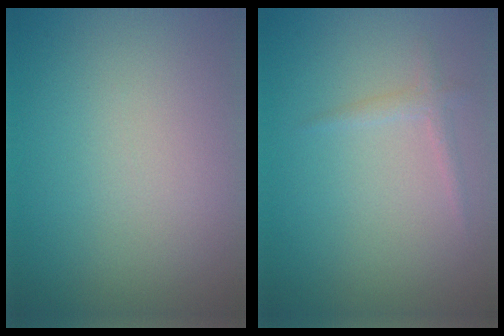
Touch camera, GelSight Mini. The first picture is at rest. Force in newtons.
{"total": 1.1, "press": 1.1, "slide": 0.0}